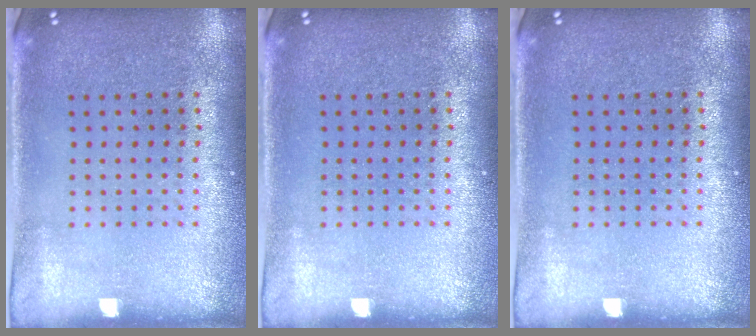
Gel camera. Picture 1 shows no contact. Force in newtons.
{"total": 0.0}
{"total": 0.0}